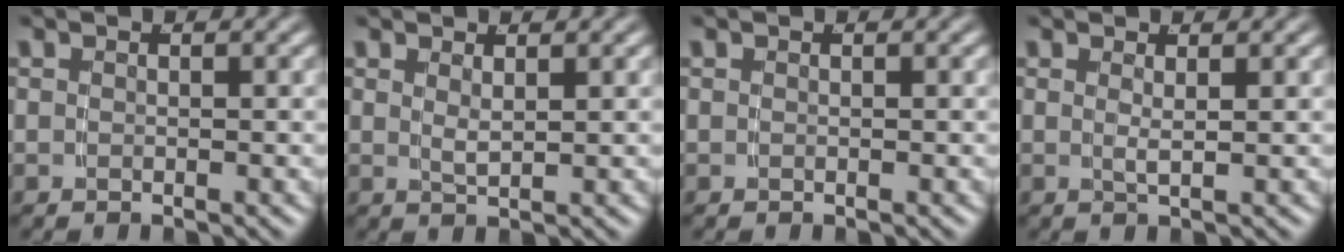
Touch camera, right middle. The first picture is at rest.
{"total": 1.4, "force": [1.0, -0.5, 0.9], "torque": [-0.015, -0.005, 0.025]}
{"total": 0.0}
{"total": 1.3, "force": [0.4, -0.8, 0.9], "torque": [-0.020, -0.008, 0.014]}